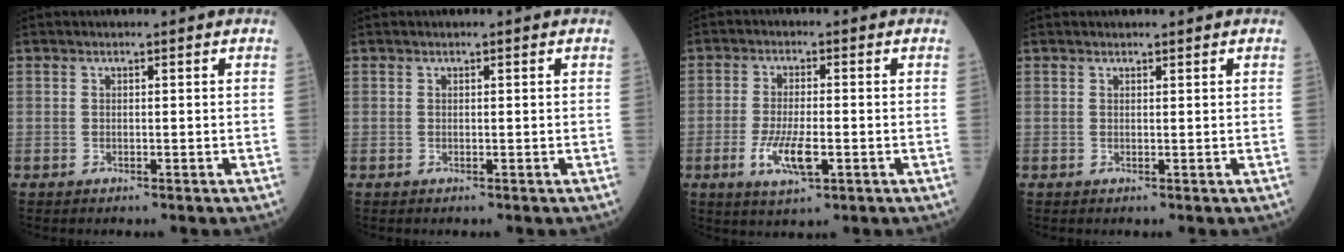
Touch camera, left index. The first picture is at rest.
{"total": 0.0}
{"total": 6.3, "force": [-2.1, 1.8, 5.6], "torque": [-0.117, -0.009, -0.035]}
{"total": 0.6, "force": [0.5, 0.1, 0.0], "torque": [-0.007, 0.000, 0.009]}